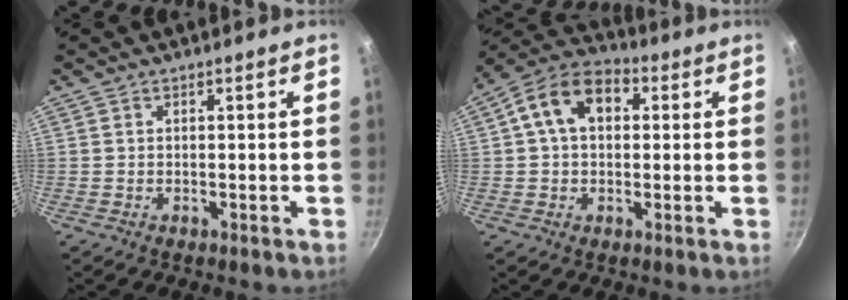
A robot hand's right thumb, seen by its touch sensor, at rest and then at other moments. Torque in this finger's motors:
{"motor_torque": [-0.32, 1.67, 0.92, 0.26, 0.08]}